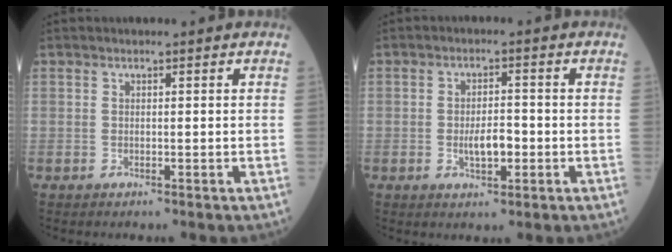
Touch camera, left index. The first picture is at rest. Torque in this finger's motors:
{"motor_torque": [0.19, 0.03, 0.10, 0.04]}